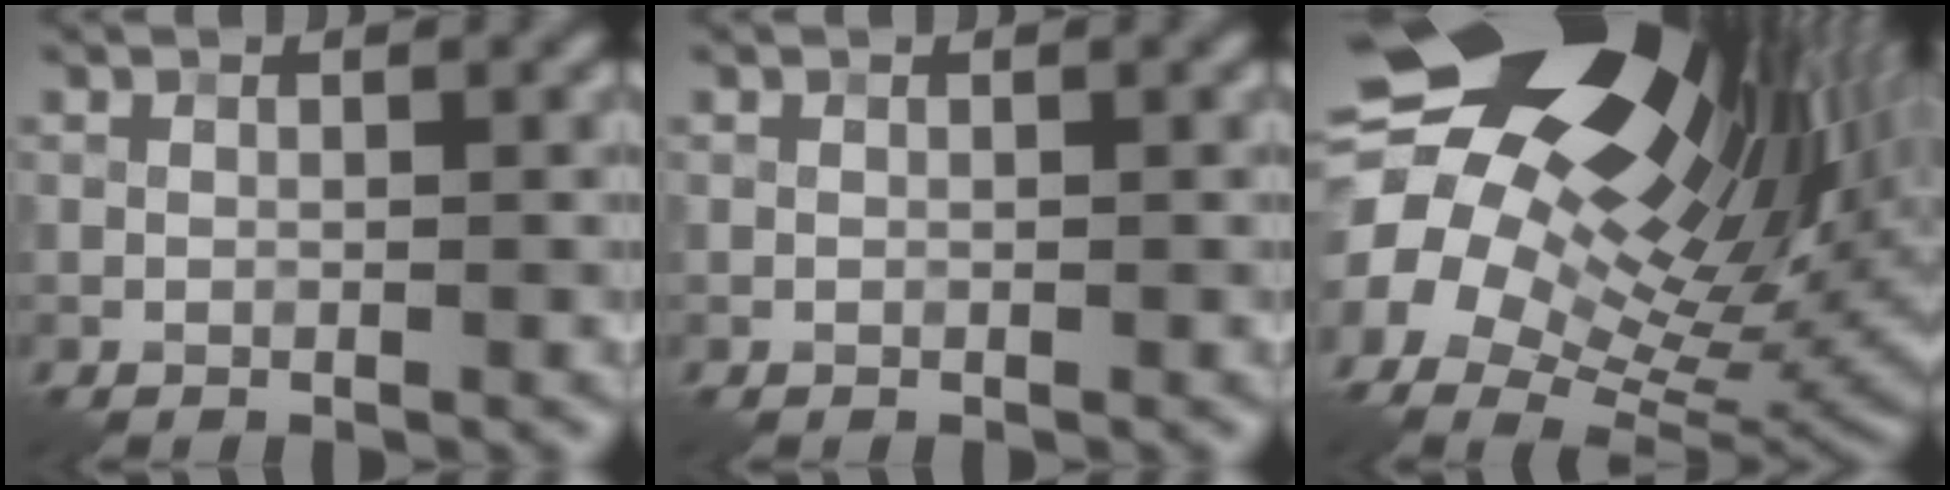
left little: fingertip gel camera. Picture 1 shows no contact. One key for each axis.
{"total": 0.0}
{"total": 21.1, "fx": 7.0, "fy": 12.5, "fz": 15.5, "tx": -0.273, "ty": 0.027, "tz": 0.139}